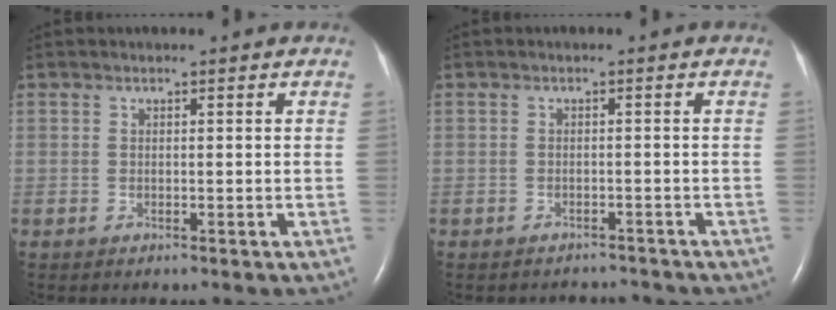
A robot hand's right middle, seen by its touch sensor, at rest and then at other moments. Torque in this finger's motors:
{"motor_torque": [-0.06, 0.06, -0.09, -0.03]}